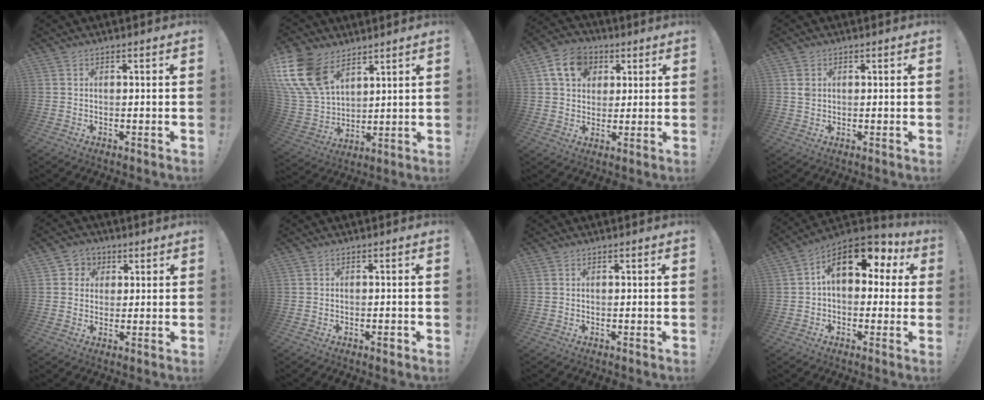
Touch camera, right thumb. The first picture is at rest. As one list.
[{"total": 18.0, "force": [9.8, 11.2, 10.1], "torque": [-0.216, -0.050, 0.188]}, {"total": 11.4, "force": [4.5, 9.0, 5.3], "torque": [-0.079, -0.009, 0.089]}, {"total": 1.8, "force": [0.7, 1.5, 0.9], "torque": [-0.007, -0.001, 0.011]}, {"total": 4.7, "force": [0.8, 4.6, 0.8], "torque": [-0.006, -0.005, 0.015]}, {"total": 1.1, "force": [-0.8, 0.2, 0.7], "torque": [-0.015, 0.004, -0.012]}, {"total": 0.0}, {"total": 14.7, "force": [5.4, 8.4, 10.7], "torque": [-0.156, -0.013, 0.099]}]